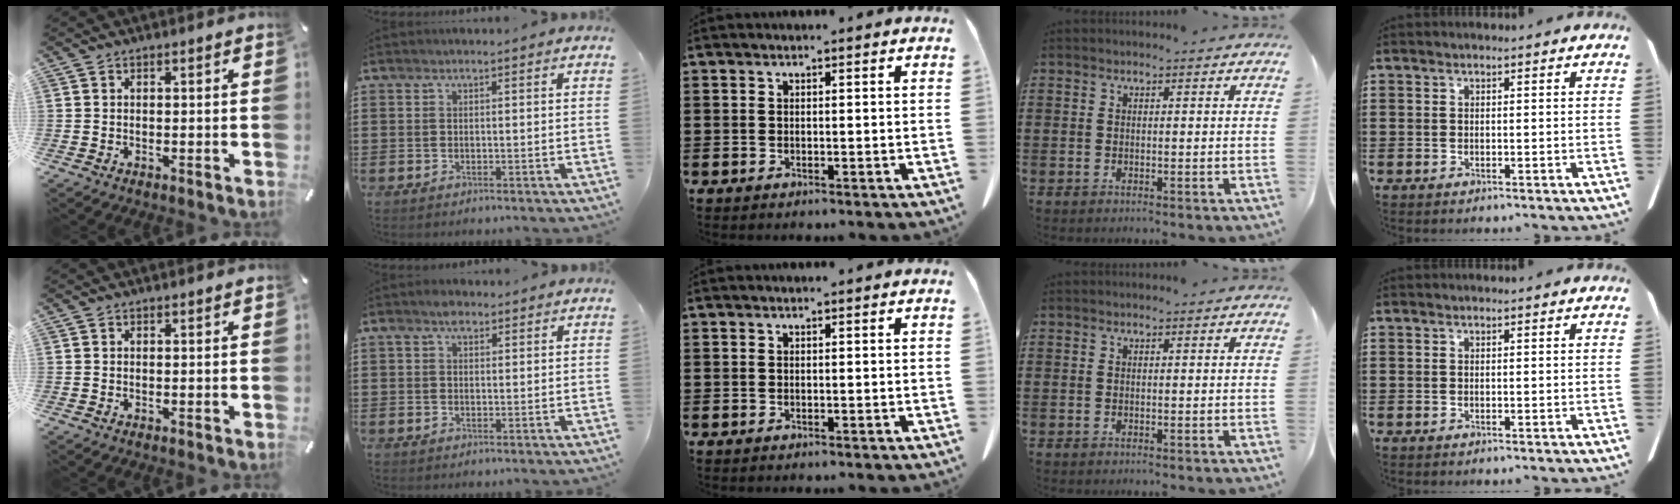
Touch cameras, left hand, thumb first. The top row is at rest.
{"index": {"total": 2.6, "force": [1.2, 1.5, 1.6], "torque": [-0.037, 0.008, 0.022]}}